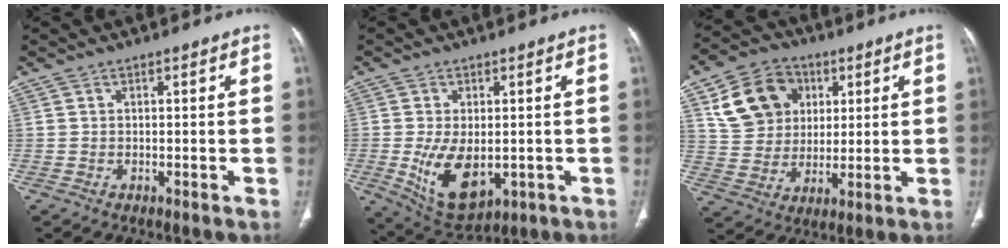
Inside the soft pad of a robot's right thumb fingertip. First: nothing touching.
{"total": 10.9, "force": [-1.8, 6.2, 8.8], "torque": [-0.145, -0.015, -0.008]}
{"total": 14.6, "force": [5.2, 11.9, 6.6], "torque": [-0.096, 0.001, 0.096]}